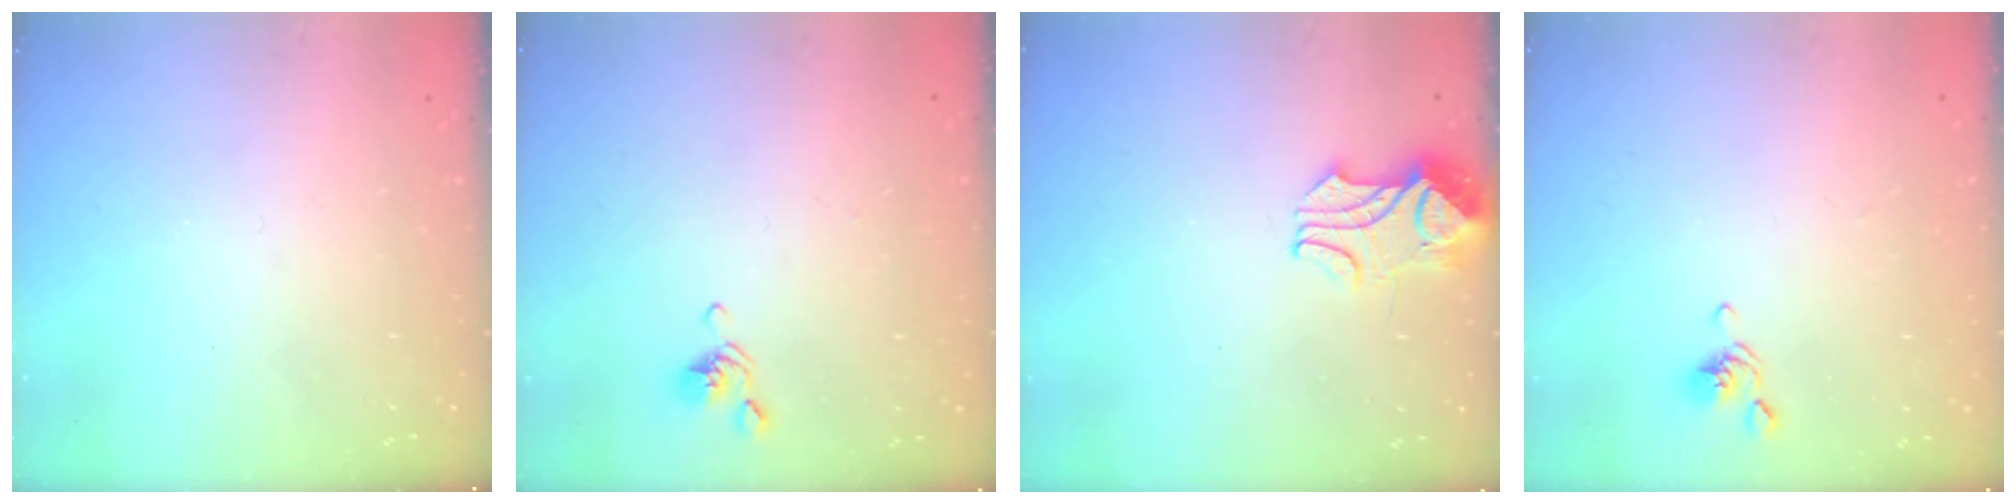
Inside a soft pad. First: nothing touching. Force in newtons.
{"total": 2.6, "press": 2.5, "slide": 0.6}
{"total": 2.3, "press": 2.1, "slide": 0.8}
{"total": 2.6, "press": 2.5, "slide": 0.4}